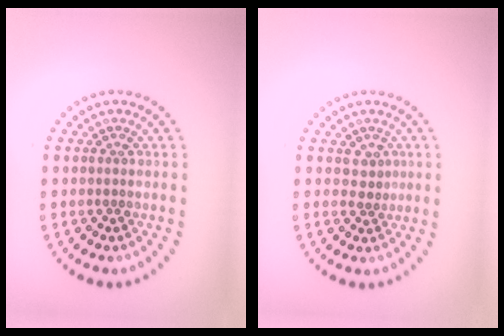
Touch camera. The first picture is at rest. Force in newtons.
{"total": 1.2, "press": 0.9, "slide": 0.8}